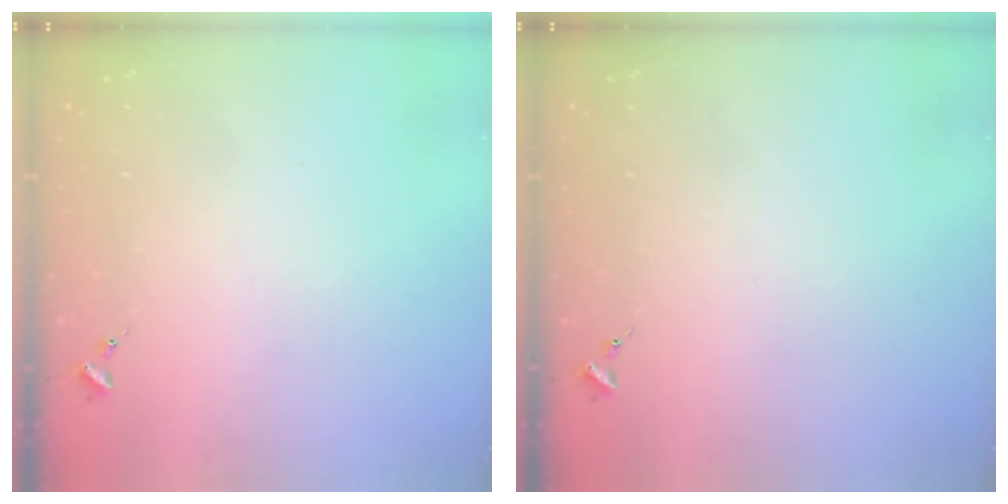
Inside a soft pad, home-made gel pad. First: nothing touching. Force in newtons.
{"total": 0.0}